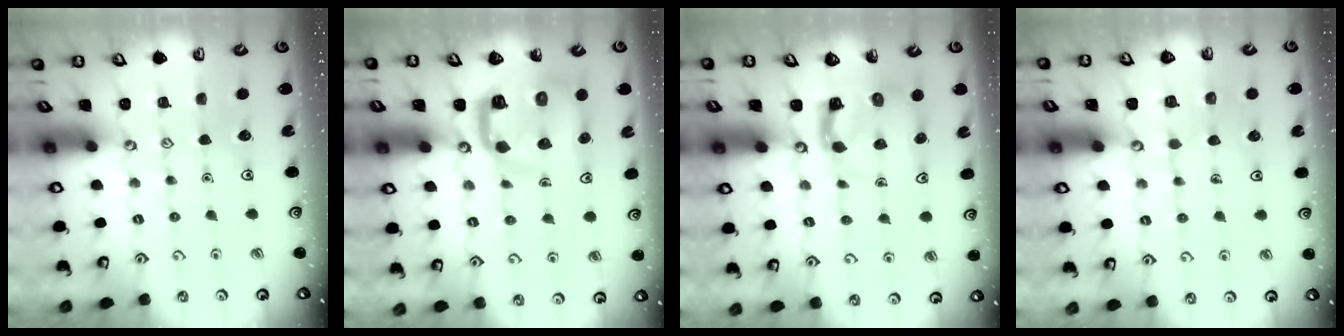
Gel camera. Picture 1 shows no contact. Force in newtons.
{"total": 9.1, "press": 9.0, "slide": 1.1}
{"total": 4.4, "press": 4.4, "slide": 0.3}
{"total": 2.7, "press": 2.7, "slide": 0.1}